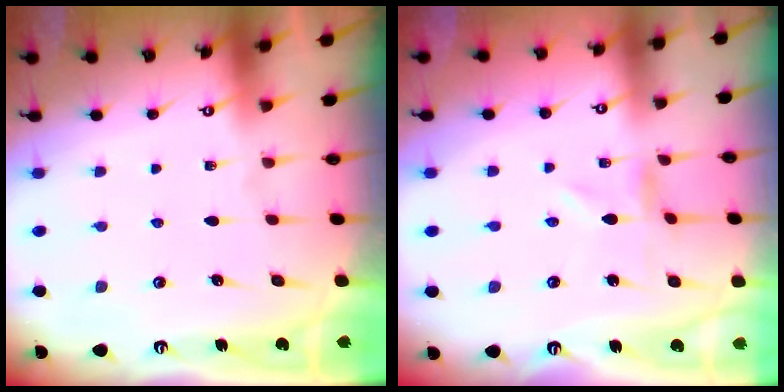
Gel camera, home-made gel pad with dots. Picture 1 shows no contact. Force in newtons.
{"total": 0.0}